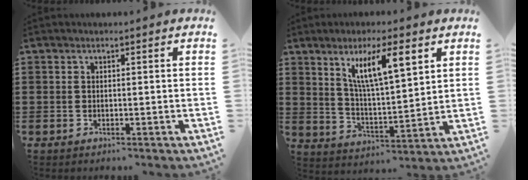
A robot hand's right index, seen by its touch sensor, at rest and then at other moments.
{"total": 9.6, "force": [4.6, 2.1, 8.1], "torque": [-0.159, 0.003, 0.076]}